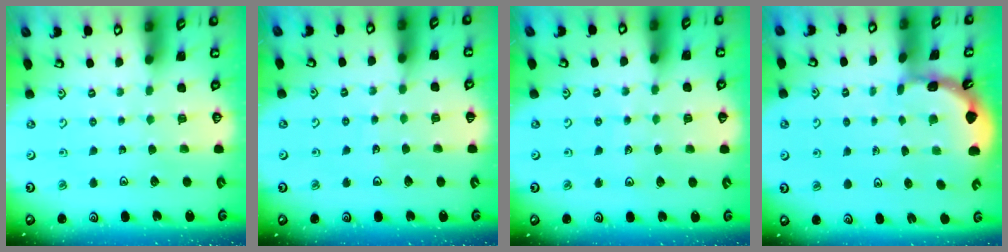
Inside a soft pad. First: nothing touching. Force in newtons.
{"total": 2.5, "press": 2.5, "slide": 0.2}
{"total": 3.2, "press": 2.7, "slide": 1.7}
{"total": 1.8, "press": 1.8, "slide": 0.1}